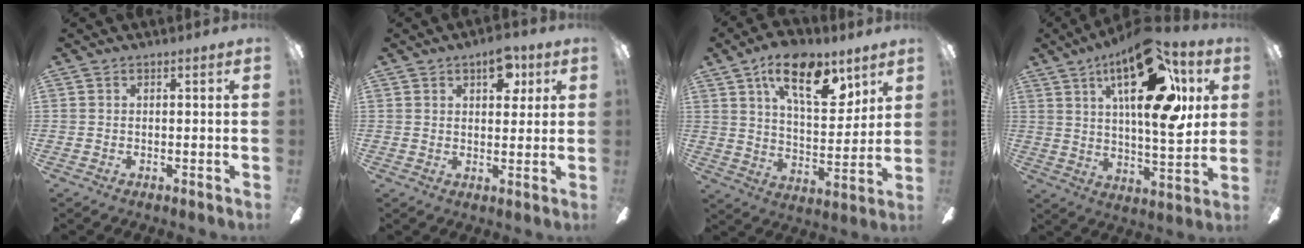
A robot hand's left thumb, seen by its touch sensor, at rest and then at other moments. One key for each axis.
{"total": 8.2, "fx": 4.0, "fy": 4.3, "fz": 5.7, "tx": -0.059, "ty": -0.013, "tz": 0.062}
{"total": 18.7, "fx": 10.7, "fy": 8.5, "fz": 12.7, "tx": -0.198, "ty": -0.038, "tz": 0.179}
{"total": 25.9, "fx": 12.0, "fy": 10.1, "fz": 20.6, "tx": -0.304, "ty": -0.045, "tz": 0.189}